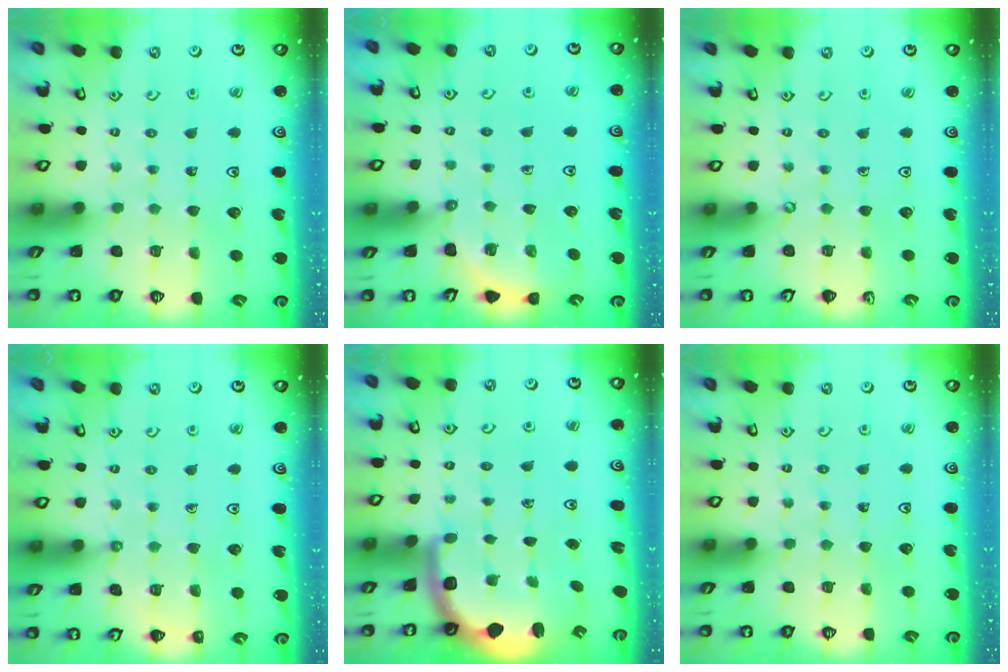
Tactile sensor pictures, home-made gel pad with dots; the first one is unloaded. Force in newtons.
{"total": 2.7, "press": 2.7, "slide": 0.2}
{"total": 0.0}
{"total": 5.8, "press": 5.6, "slide": 1.6}
{"total": 3.3, "press": 2.9, "slide": 1.7}
{"total": 0.0}